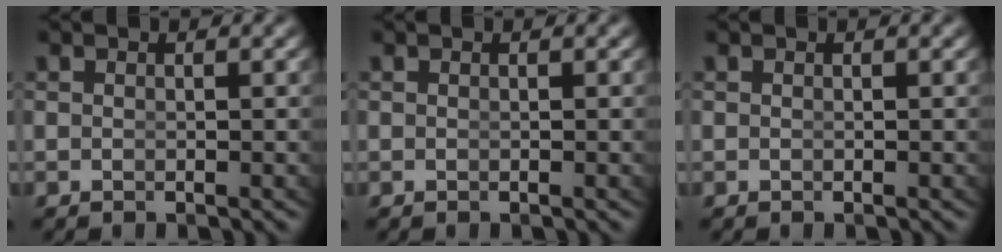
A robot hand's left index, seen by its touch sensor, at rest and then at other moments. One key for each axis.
{"total": 0.0}
{"total": 0.0}